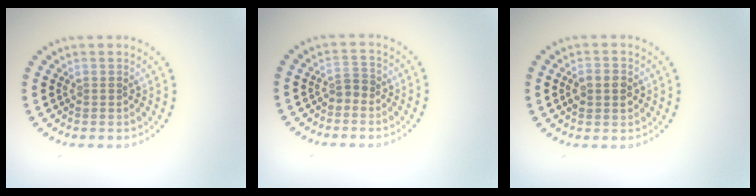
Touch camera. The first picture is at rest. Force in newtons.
{"total": 1.1, "press": 0.9, "slide": 0.6}
{"total": 2.7, "press": 2.7, "slide": 0.1}